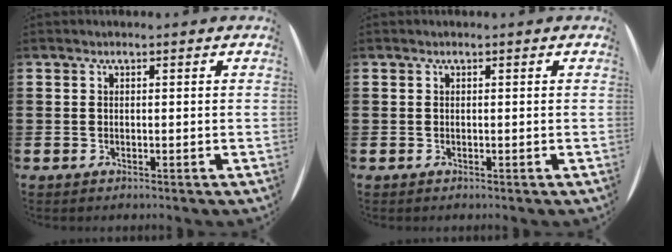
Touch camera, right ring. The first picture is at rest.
{"total": 0.0}